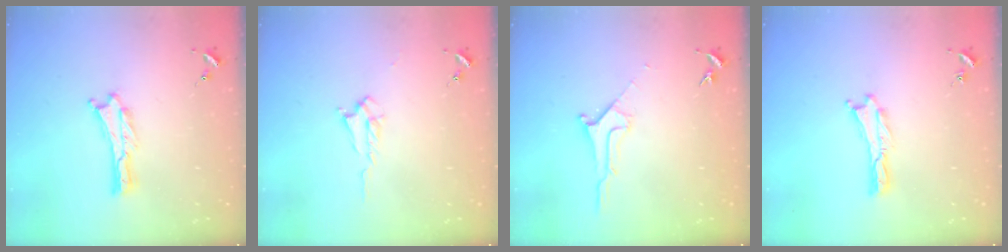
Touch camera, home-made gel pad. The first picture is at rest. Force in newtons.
{"total": 1.7, "press": 1.7, "slide": 0.3}
{"total": 1.8, "press": 1.7, "slide": 0.2}
{"total": 0.0}